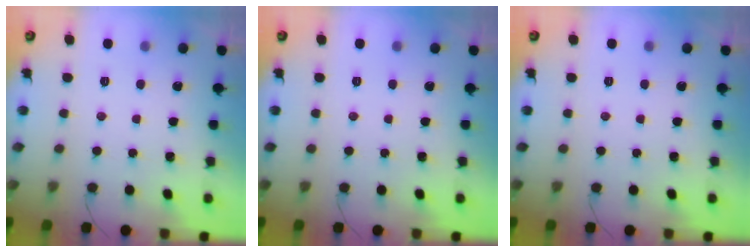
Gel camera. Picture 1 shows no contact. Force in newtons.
{"total": 0.0}
{"total": 0.0}